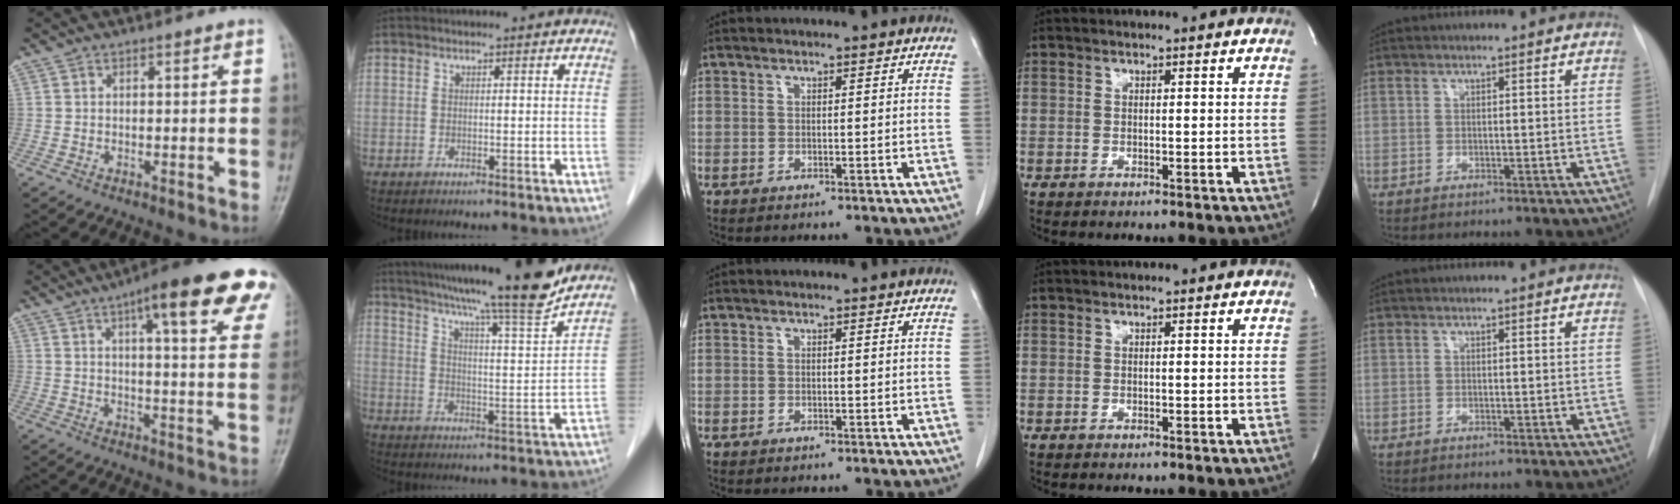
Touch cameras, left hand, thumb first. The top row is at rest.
{"thumb": {"total": 19.5, "force": [10.5, 4.5, 15.8], "torque": [-0.184, -0.019, 0.131]}, "index": {"total": 17.3, "force": [14.9, -1.0, 8.7], "torque": [-0.137, -0.022, 0.214]}}